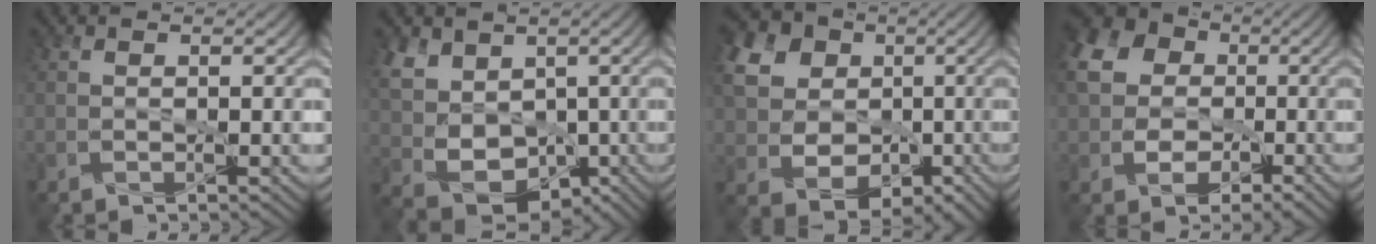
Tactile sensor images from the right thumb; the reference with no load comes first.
{"total": 9.7, "force": [1.8, 7.6, 5.8], "torque": [-0.156, -0.009, 0.040]}
{"total": 17.0, "force": [2.3, 14.7, 8.2], "torque": [-0.251, 0.010, 0.040]}
{"total": 14.6, "force": [1.5, 12.4, 7.7], "torque": [-0.214, -0.002, 0.018]}